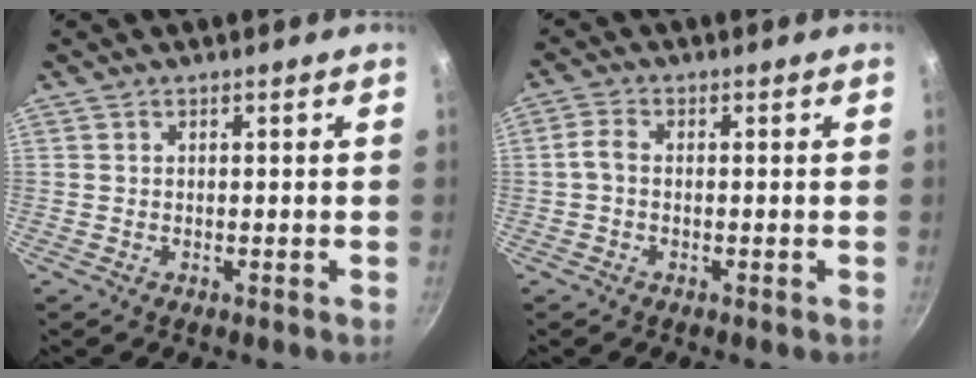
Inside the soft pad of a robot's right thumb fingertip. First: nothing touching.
{"total": 2.5, "force": [-0.4, 1.6, 1.9], "torque": [-0.042, 0.012, -0.013]}